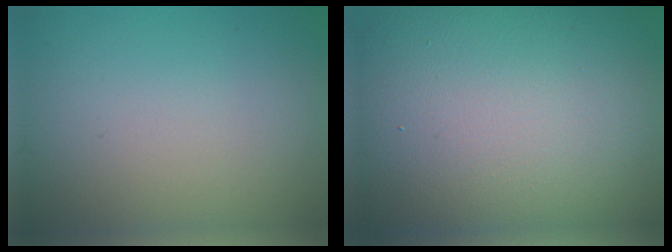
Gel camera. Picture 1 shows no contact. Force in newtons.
{"total": 22.8, "press": 22.8, "slide": 1.0}